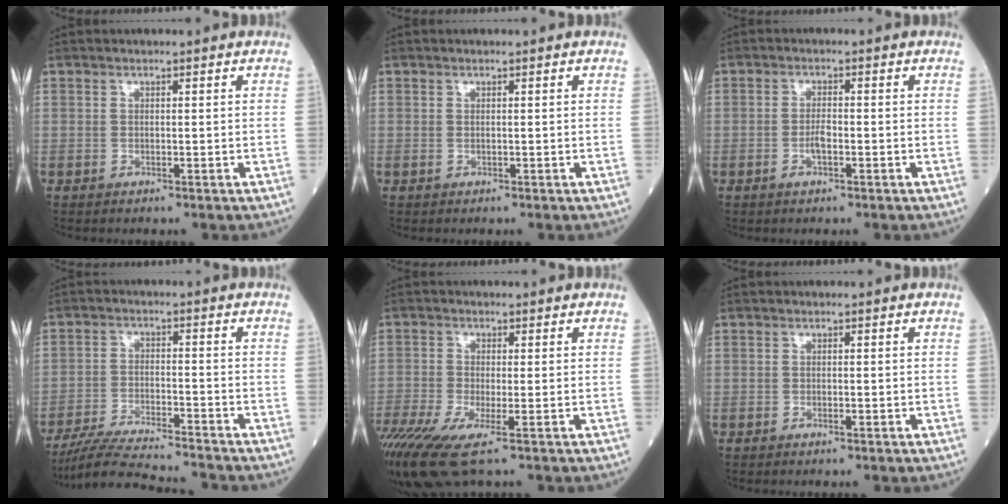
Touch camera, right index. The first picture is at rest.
{"total": 0.0}
{"total": 2.2, "force": [-0.8, 0.6, 2.0], "torque": [-0.040, 0.000, -0.016]}
{"total": 11.9, "force": [-11.3, -0.3, 3.8], "torque": [-0.064, -0.008, -0.193]}
{"total": 11.4, "force": [-6.5, 2.7, 8.9], "torque": [-0.192, -0.026, -0.114]}
{"total": 0.8, "force": [-0.2, 0.1, 0.7], "torque": [-0.012, -0.002, -0.004]}